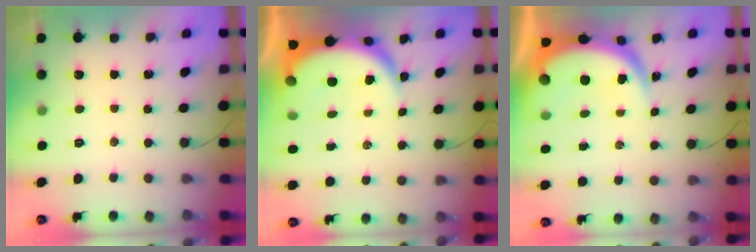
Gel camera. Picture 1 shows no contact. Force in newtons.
{"total": 10.2, "press": 10.1, "slide": 1.2}
{"total": 11.8, "press": 11.7, "slide": 1.3}